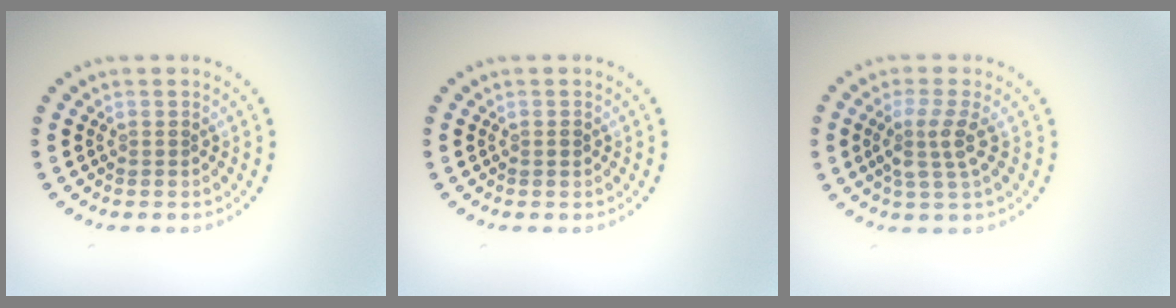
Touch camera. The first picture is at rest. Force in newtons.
{"total": 0.7, "press": 0.7, "slide": 0.2}
{"total": 2.7, "press": 2.2, "slide": 1.6}